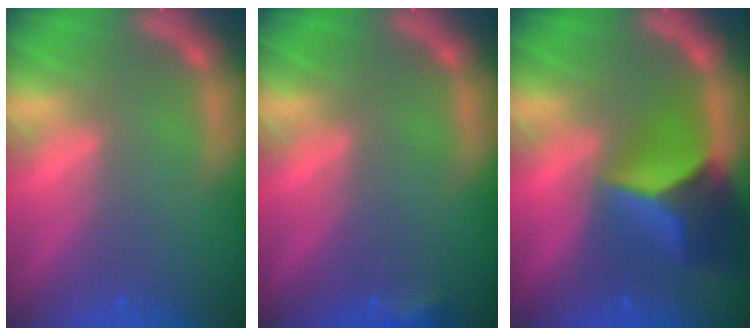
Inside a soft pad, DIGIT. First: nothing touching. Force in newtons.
{"total": 1.4}
{"total": 8.4}